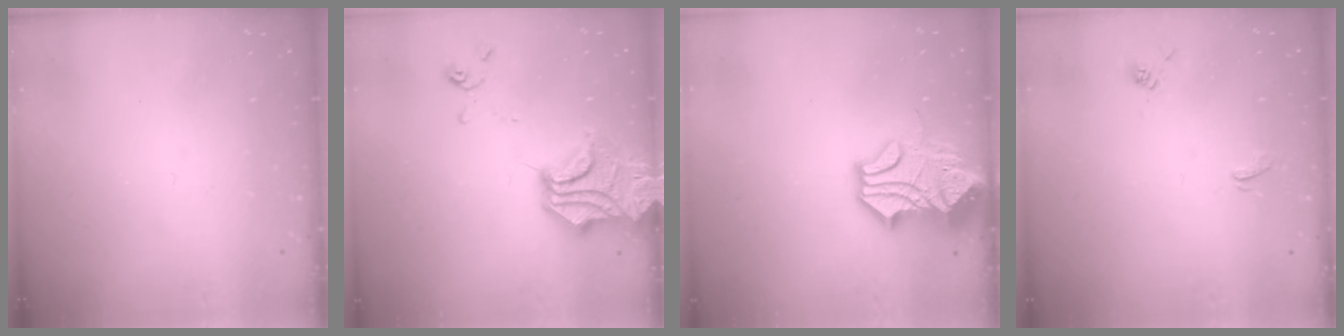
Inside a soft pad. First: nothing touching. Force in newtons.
{"total": 11.0, "press": 10.7, "slide": 2.7}
{"total": 11.1, "press": 10.9, "slide": 2.3}
{"total": 1.4, "press": 1.4, "slide": 0.4}